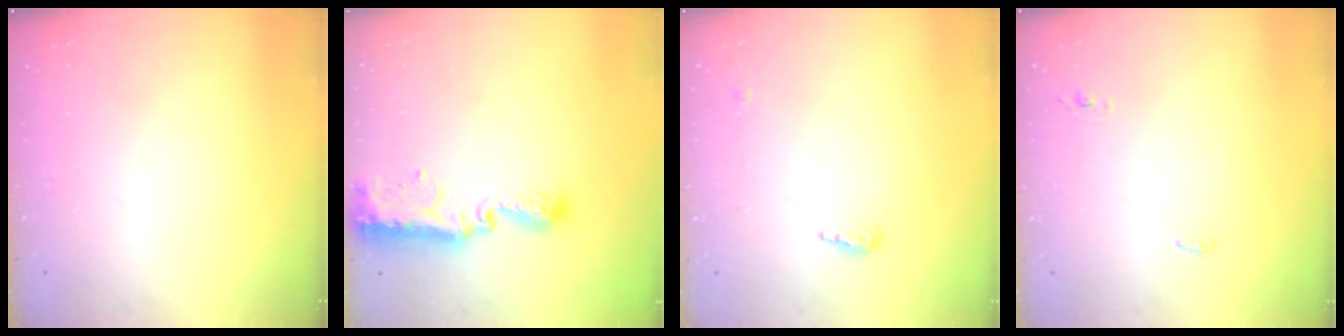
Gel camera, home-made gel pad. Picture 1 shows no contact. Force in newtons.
{"total": 11.5, "press": 11.4, "slide": 0.9}
{"total": 5.0, "press": 4.9, "slide": 1.1}
{"total": 7.6, "press": 3.8, "slide": 6.6}